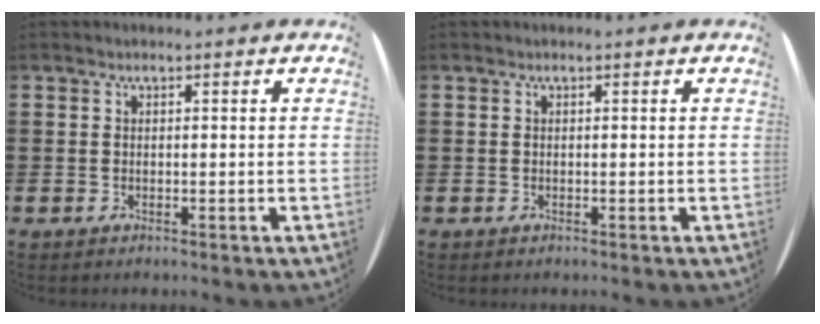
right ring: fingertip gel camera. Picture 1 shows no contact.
{"total": 0.0}